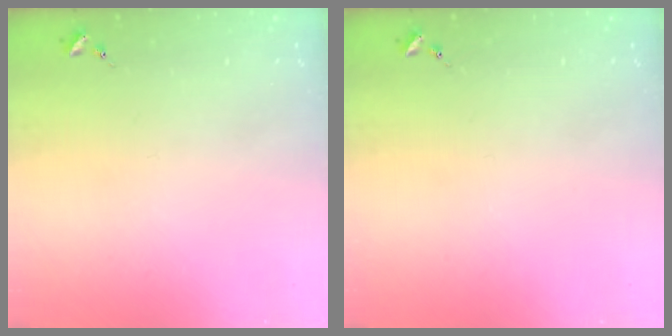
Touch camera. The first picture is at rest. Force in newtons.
{"total": 0.0}